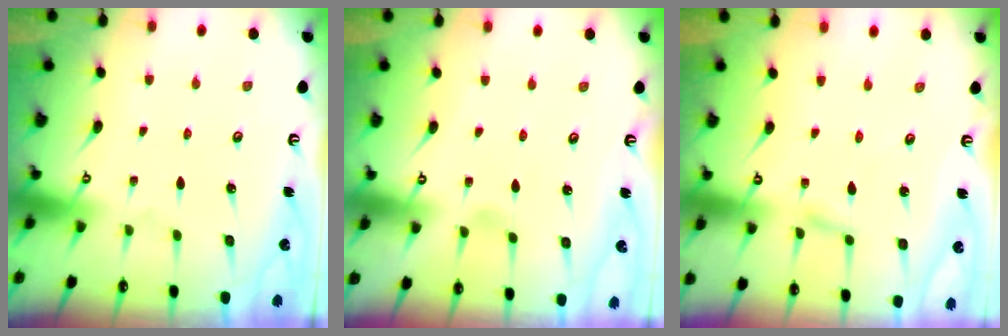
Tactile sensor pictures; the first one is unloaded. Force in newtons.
{"total": 3.1, "press": 3.0, "slide": 0.4}
{"total": 1.7, "press": 1.7, "slide": 0.2}